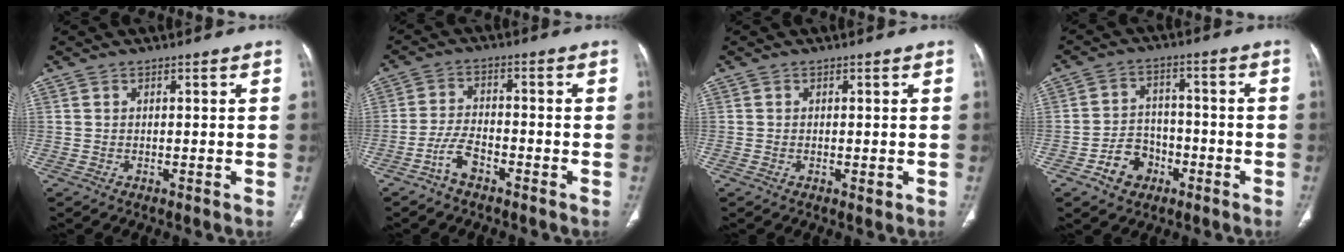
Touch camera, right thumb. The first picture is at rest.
{"total": 4.9, "force": [-3.3, 2.2, 2.9], "torque": [-0.059, 0.027, -0.063]}
{"total": 0.9, "force": [-0.2, 0.4, 0.7], "torque": [-0.006, -0.002, -0.004]}
{"total": 7.6, "force": [-3.7, 5.9, 2.8], "torque": [-0.016, 0.035, -0.060]}